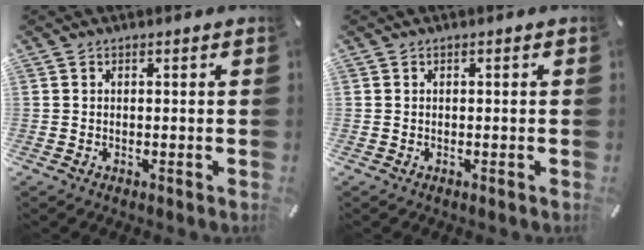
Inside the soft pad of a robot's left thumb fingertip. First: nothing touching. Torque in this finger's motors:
{"motor_torque": [0.13, 0.04, 0.18, 0.08, -0.01]}